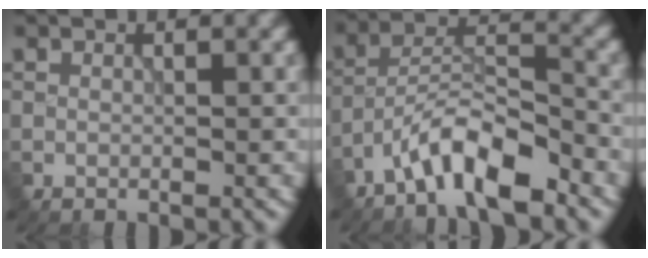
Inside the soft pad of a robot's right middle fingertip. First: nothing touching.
{"total": 6.6, "force": [-4.6, 1.8, 4.3], "torque": [-0.073, 0.011, -0.088]}